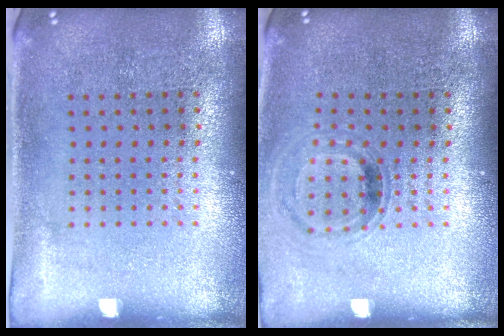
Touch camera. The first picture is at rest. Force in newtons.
{"total": 0.8, "press": 0.8, "slide": 0.2}